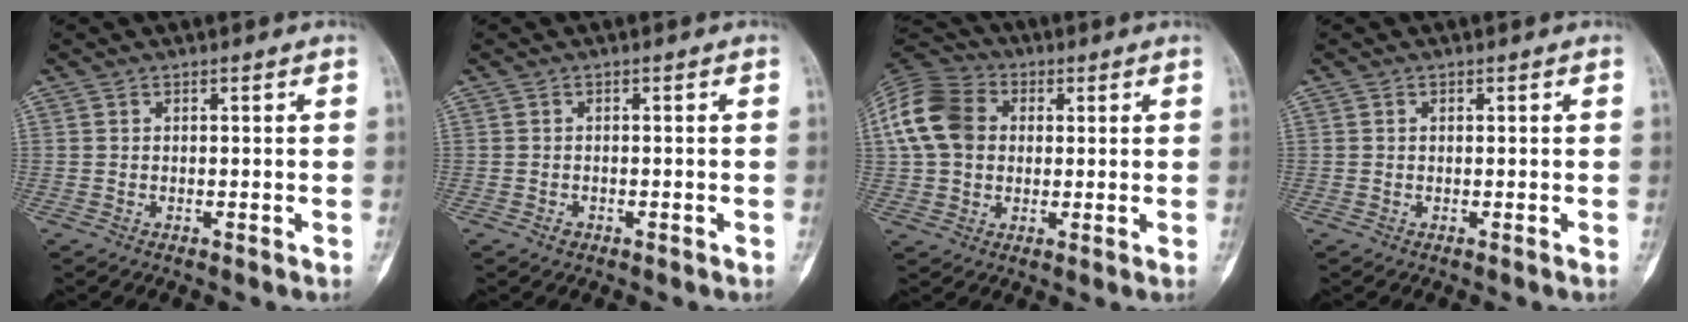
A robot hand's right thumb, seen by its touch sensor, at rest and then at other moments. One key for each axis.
{"total": 1.0, "fx": -0.6, "fy": 0.7, "fz": 0.4, "tx": -0.007, "ty": 0.005, "tz": -0.007}
{"total": 14.0, "fx": 2.0, "fy": 11.0, "fz": 8.5, "tx": -0.160, "ty": 0.023, "tz": 0.027}
{"total": 0.0}